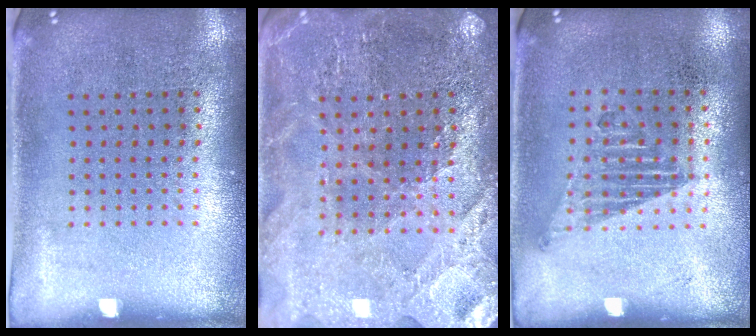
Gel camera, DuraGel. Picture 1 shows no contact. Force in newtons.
{"total": 2.6, "press": 2.6, "slide": 0.4}
{"total": 1.2, "press": 1.0, "slide": 0.6}